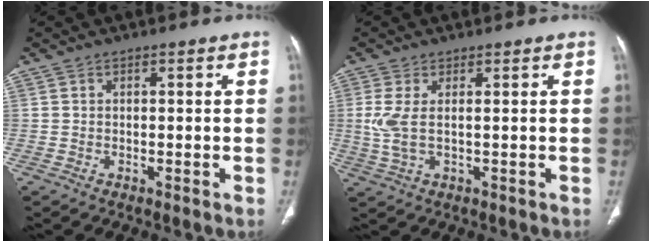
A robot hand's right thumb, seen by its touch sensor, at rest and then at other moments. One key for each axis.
{"total": 4.4, "fx": 0.5, "fy": 1.4, "fz": 4.1, "tx": -0.117, "ty": -0.005, "tz": 0.013}